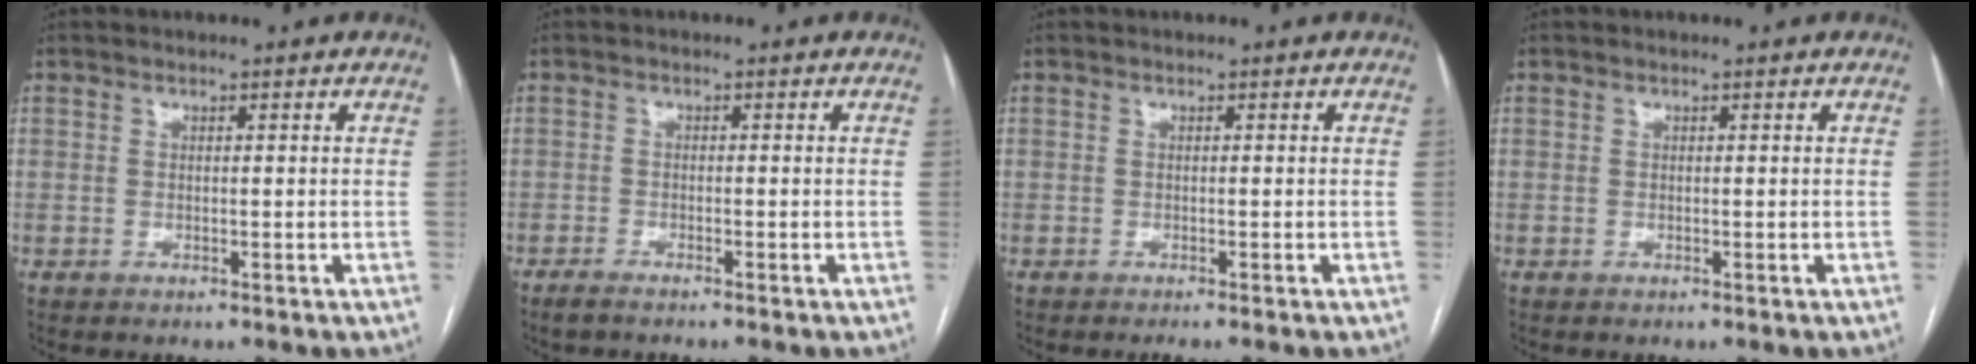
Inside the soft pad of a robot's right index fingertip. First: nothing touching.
{"total": 1.8, "force": [-1.6, 0.2, 0.9], "torque": [-0.019, -0.003, -0.026]}
{"total": 1.5, "force": [-1.3, -0.4, 0.7], "torque": [-0.007, 0.002, -0.018]}
{"total": 0.0}